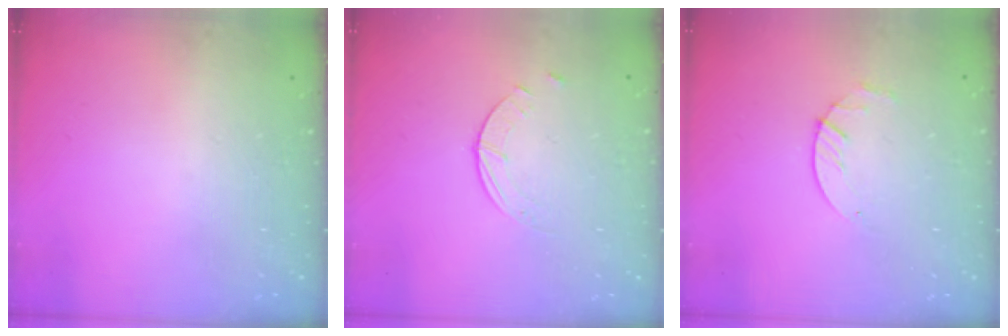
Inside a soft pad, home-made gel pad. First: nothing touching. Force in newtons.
{"total": 0.9, "press": 0.9, "slide": 0.2}
{"total": 2.9, "press": 2.9, "slide": 0.4}